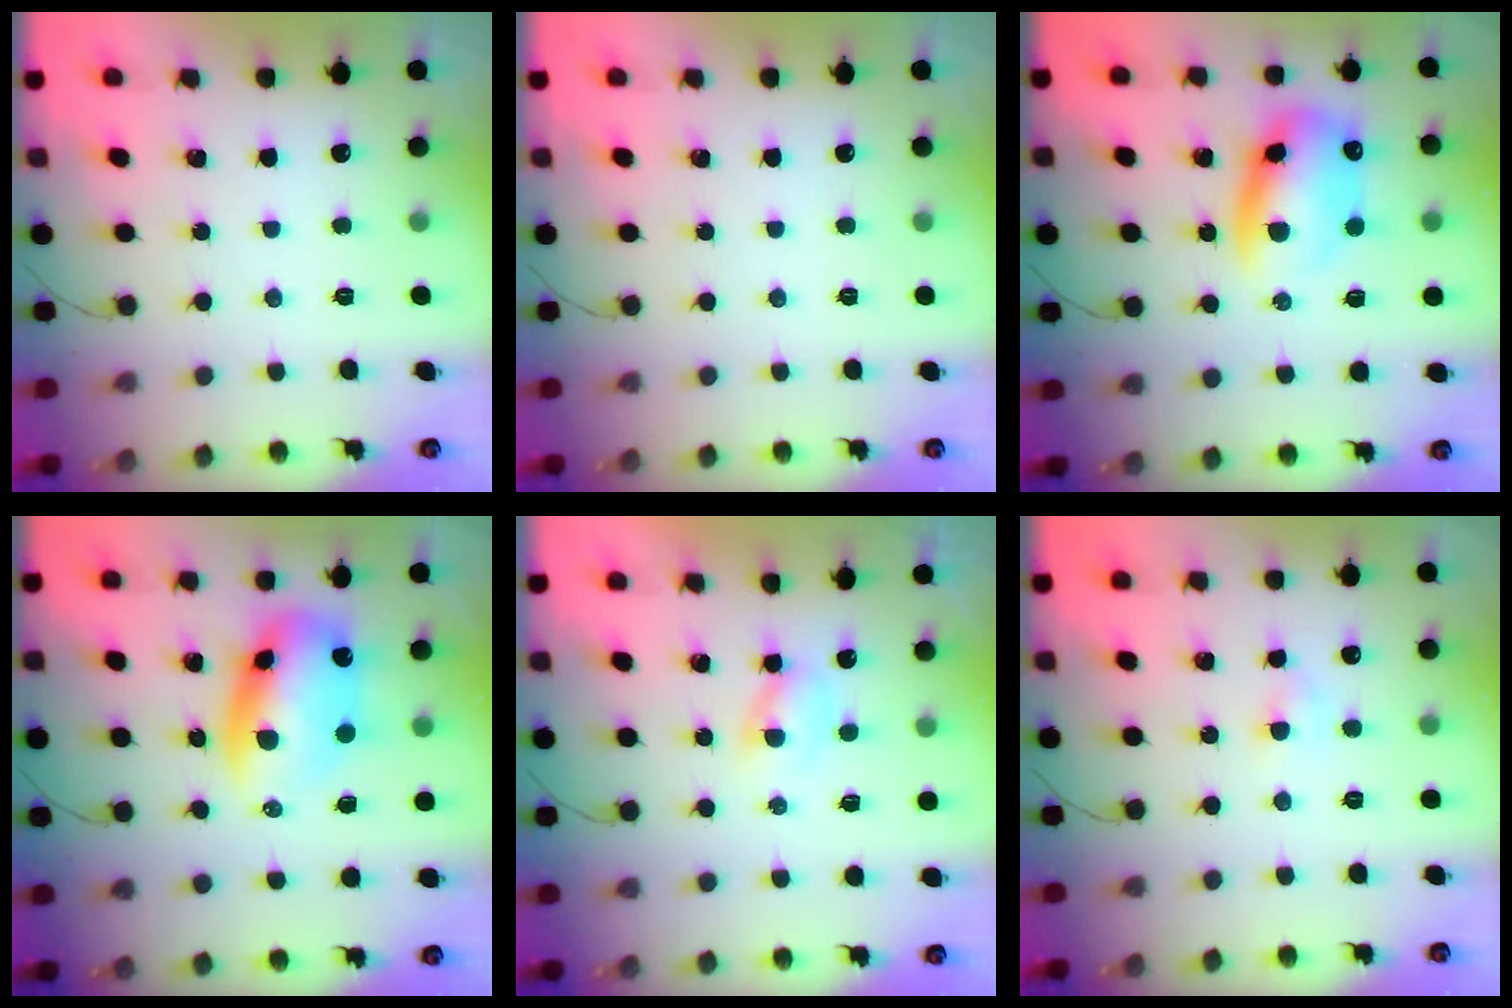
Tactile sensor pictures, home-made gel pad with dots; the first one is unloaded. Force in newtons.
{"total": 0.0}
{"total": 11.6, "press": 11.3, "slide": 2.4}
{"total": 12.6, "press": 12.1, "slide": 3.4}
{"total": 1.9, "press": 1.7, "slide": 0.9}
{"total": 3.0, "press": 2.8, "slide": 1.2}